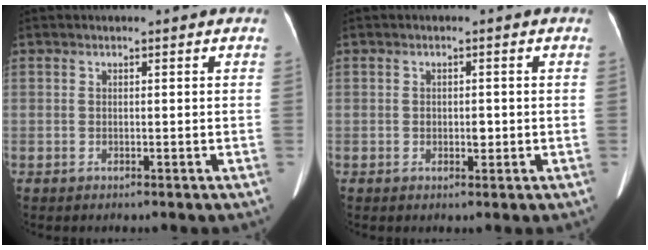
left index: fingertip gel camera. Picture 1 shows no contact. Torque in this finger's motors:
{"motor_torque": [-0.05, -0.01, 0.00, 0.00]}